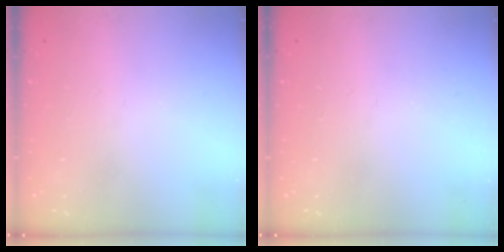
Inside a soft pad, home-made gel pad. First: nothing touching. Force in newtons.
{"total": 0.0}